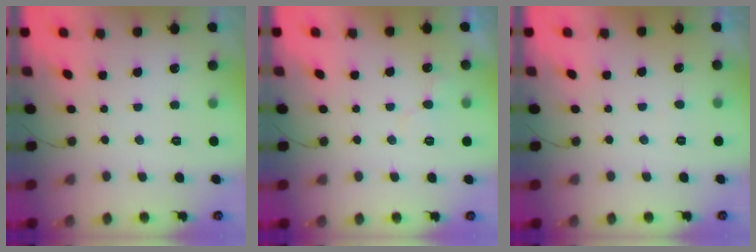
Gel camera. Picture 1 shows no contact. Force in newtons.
{"total": 5.4, "press": 5.4, "slide": 0.4}
{"total": 2.7, "press": 2.7, "slide": 0.2}